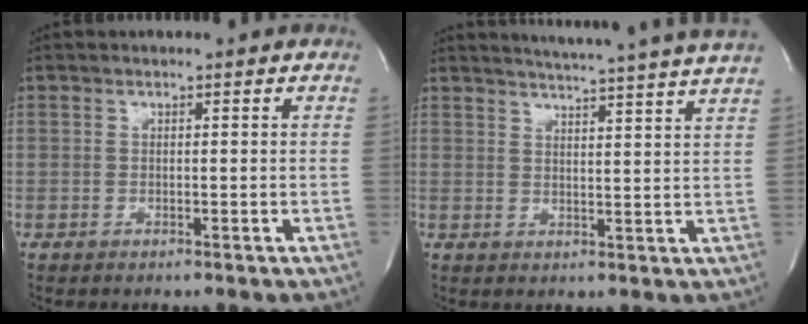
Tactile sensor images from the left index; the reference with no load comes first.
{"total": 15.0, "force": [13.8, -1.9, 5.5], "torque": [-0.094, -0.045, 0.167]}